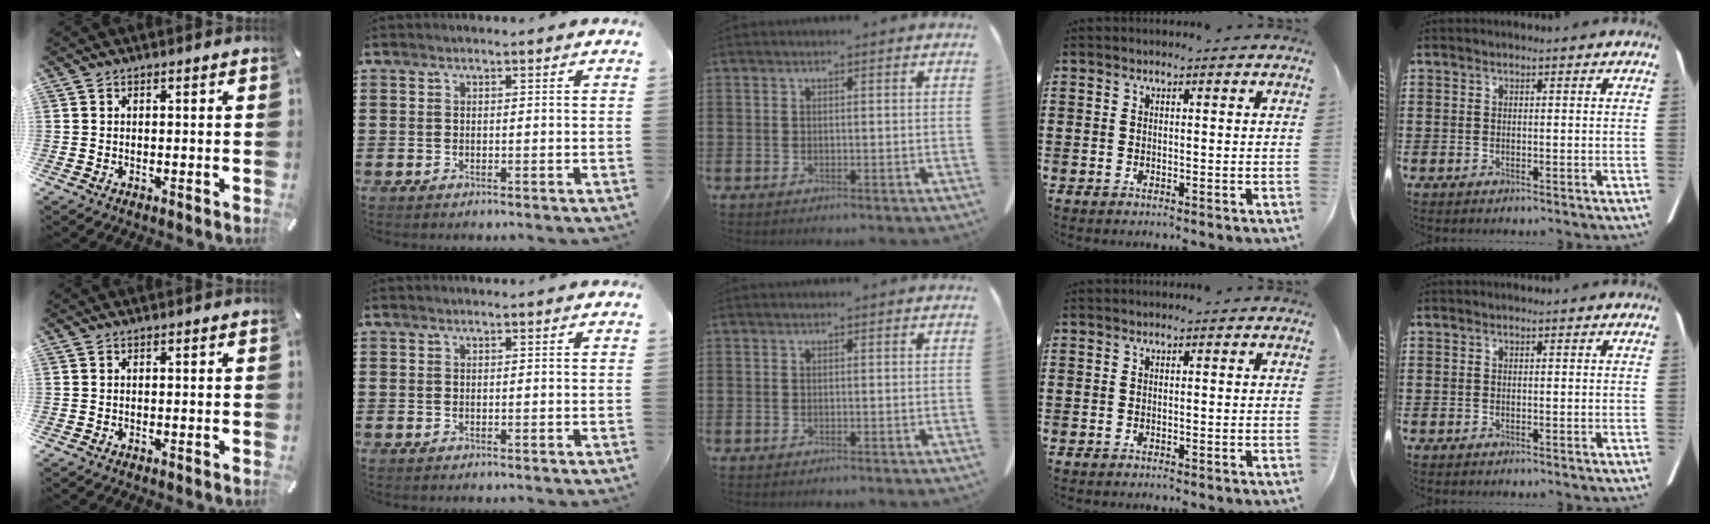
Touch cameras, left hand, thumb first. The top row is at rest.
{}